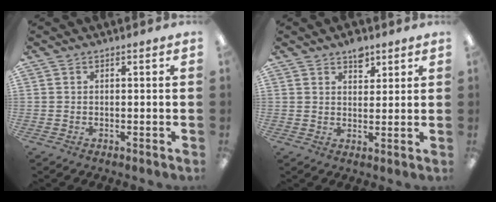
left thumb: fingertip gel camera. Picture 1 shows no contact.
{"total": 5.1, "force": [3.6, 3.0, 2.2], "torque": [-0.011, -0.018, 0.059]}